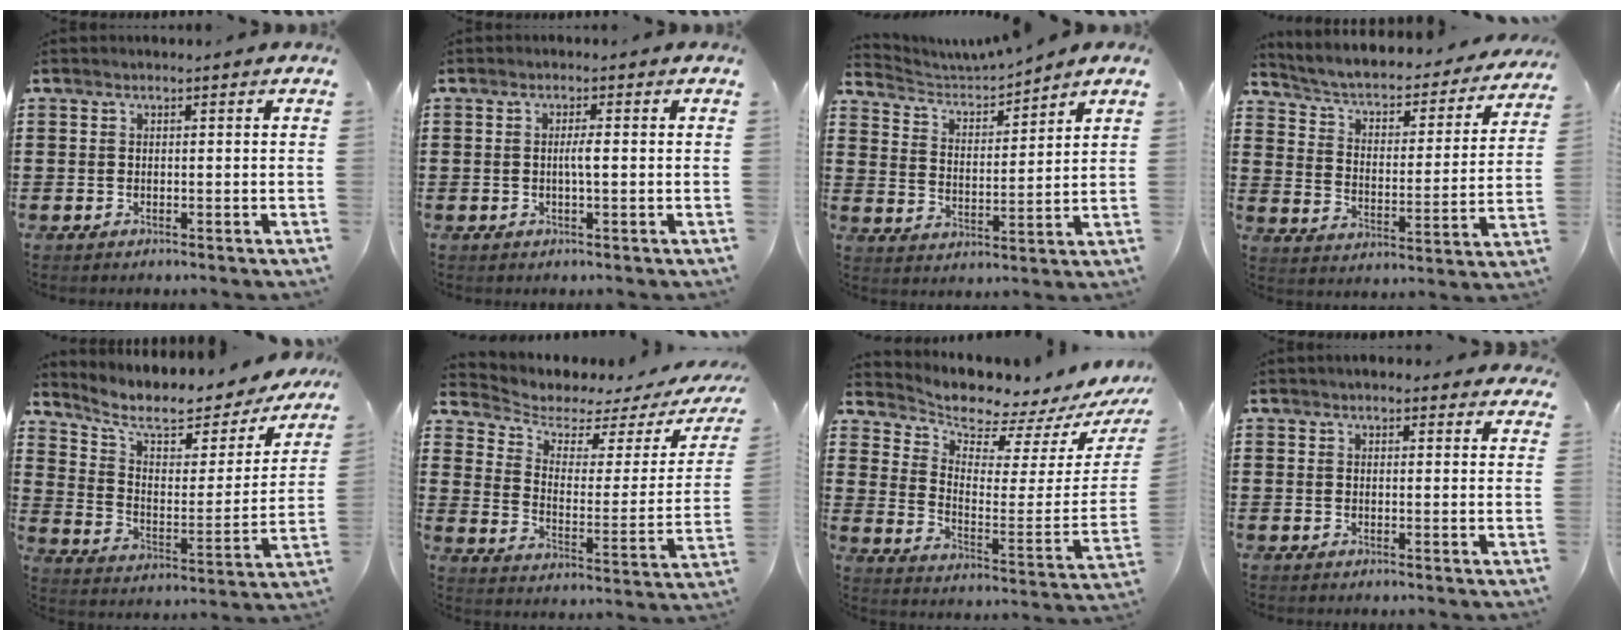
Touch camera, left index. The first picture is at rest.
{"total": 1.9, "force": [0.1, -0.1, 1.9], "torque": [-0.037, -0.005, 0.001]}
{"total": 4.2, "force": [4.1, 0.4, 0.9], "torque": [-0.042, -0.030, 0.067]}
{"total": 3.4, "force": [2.5, 1.1, 1.9], "torque": [-0.053, -0.028, 0.033]}
{"total": 8.1, "force": [6.2, 2.7, 4.5], "torque": [-0.102, -0.045, 0.101]}
{"total": 3.1, "force": [2.7, 1.1, 1.1], "torque": [-0.046, -0.025, 0.040]}
{"total": 5.0, "force": [4.8, 0.1, 1.3], "torque": [-0.052, -0.068, 0.078]}
{"total": 2.2, "force": [2.1, 0.5, 0.7], "torque": [-0.018, 0.000, 0.040]}